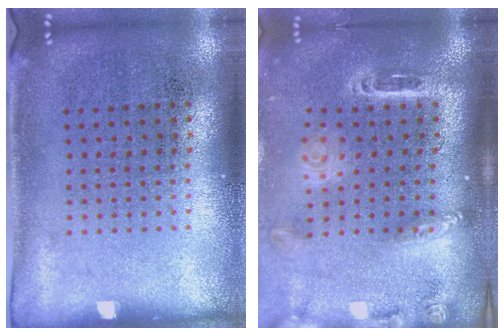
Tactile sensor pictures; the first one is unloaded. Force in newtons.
{"total": 2.7, "press": 1.9, "slide": 1.8}